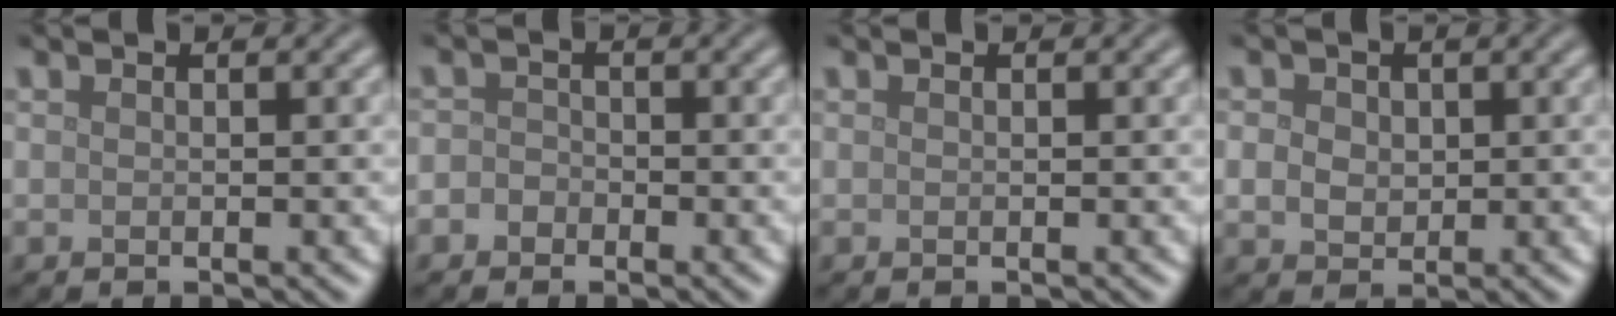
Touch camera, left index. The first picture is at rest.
{"total": 1.6, "force": [-0.7, 1.4, 0.4], "torque": [0.013, 0.004, -0.019]}
{"total": 0.0}
{"total": 2.9, "force": [0.6, 2.4, 1.4], "torque": [-0.026, 0.009, 0.004]}